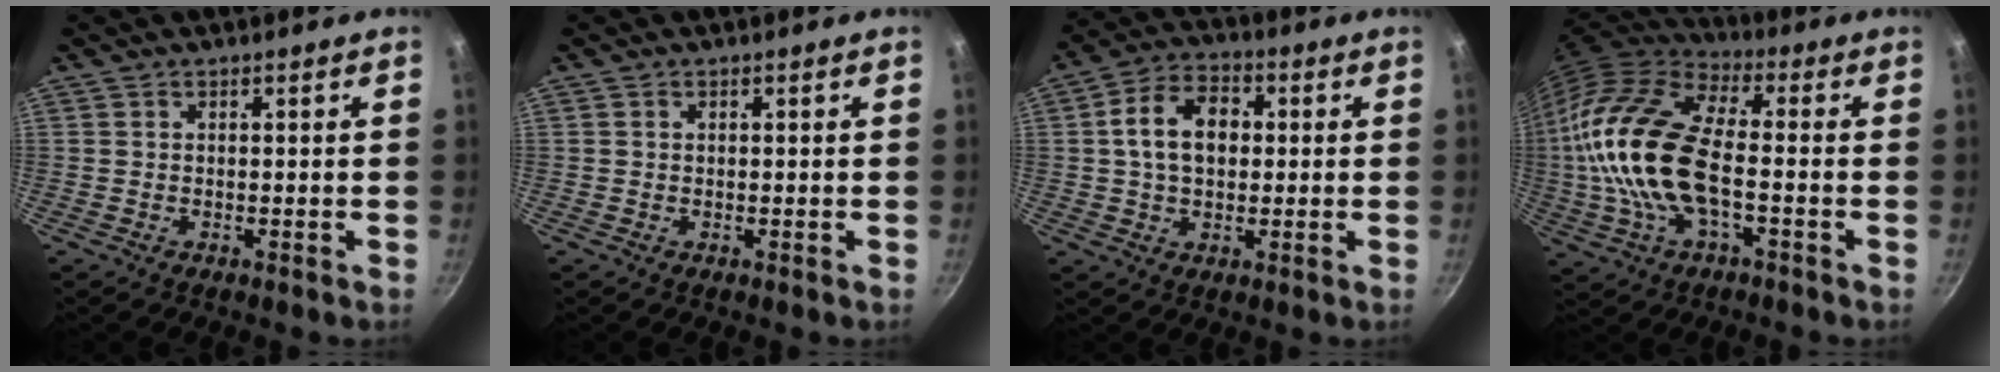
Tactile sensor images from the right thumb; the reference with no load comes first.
{"total": 0.0}
{"total": 10.7, "force": [1.2, 7.5, 7.6], "torque": [-0.108, 0.021, 0.010]}
{"total": 20.8, "force": [-1.9, 10.0, 18.2], "torque": [-0.358, 0.029, -0.050]}